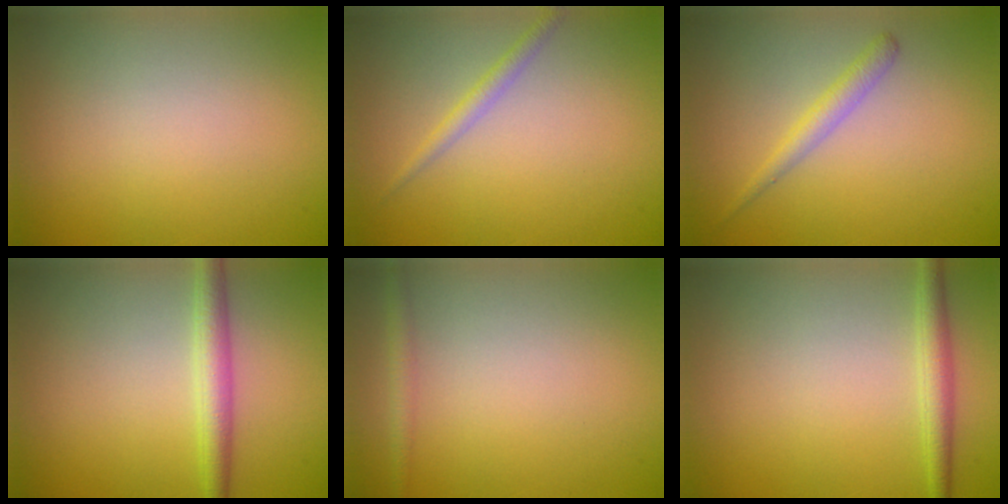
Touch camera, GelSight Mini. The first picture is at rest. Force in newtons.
{"total": 1.4, "press": 1.4, "slide": 0.1}
{"total": 1.8, "press": 1.8, "slide": 0.1}
{"total": 2.8, "press": 2.8, "slide": 0.0}
{"total": 1.3, "press": 1.3, "slide": 0.1}
{"total": 2.2, "press": 2.2, "slide": 0.1}